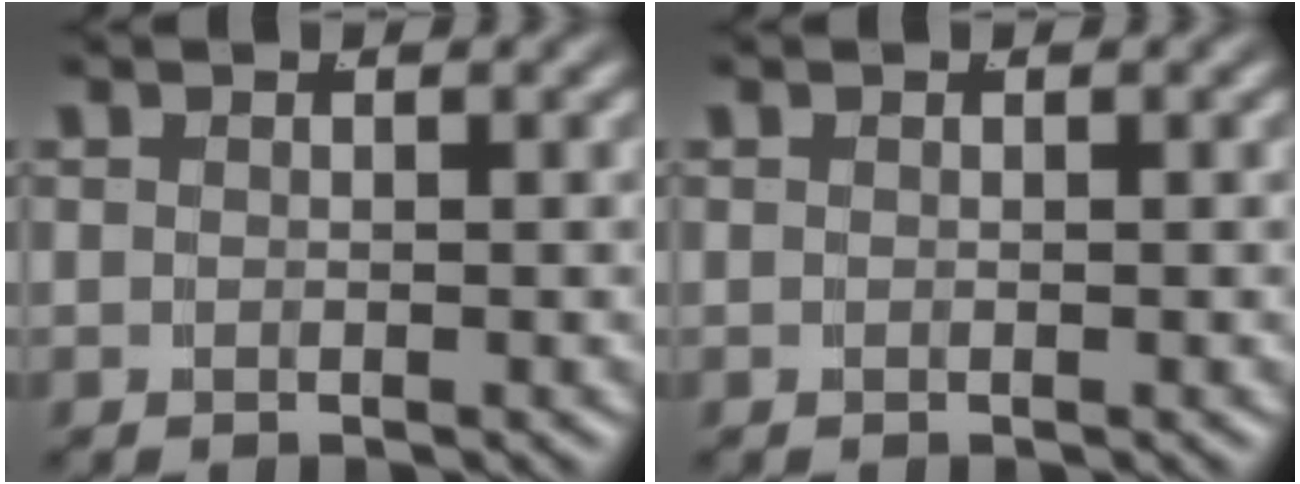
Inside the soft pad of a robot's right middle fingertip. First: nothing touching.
{"total": 0.0}